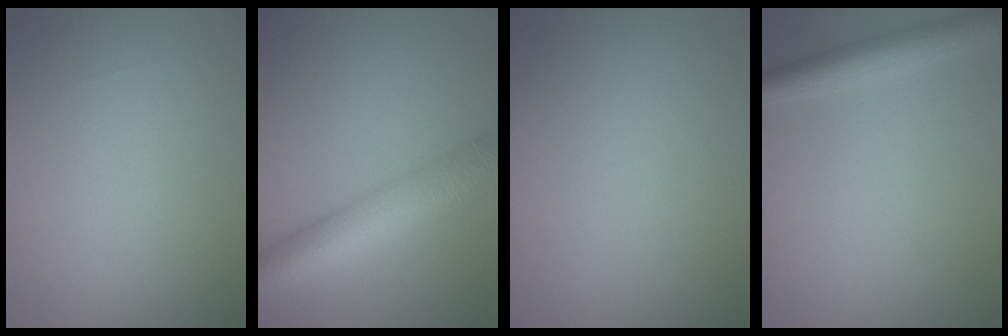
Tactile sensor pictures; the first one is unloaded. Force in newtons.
{"total": 8.2, "press": 8.2, "slide": 0.2}
{"total": 0.0}
{"total": 3.6, "press": 3.6, "slide": 0.1}